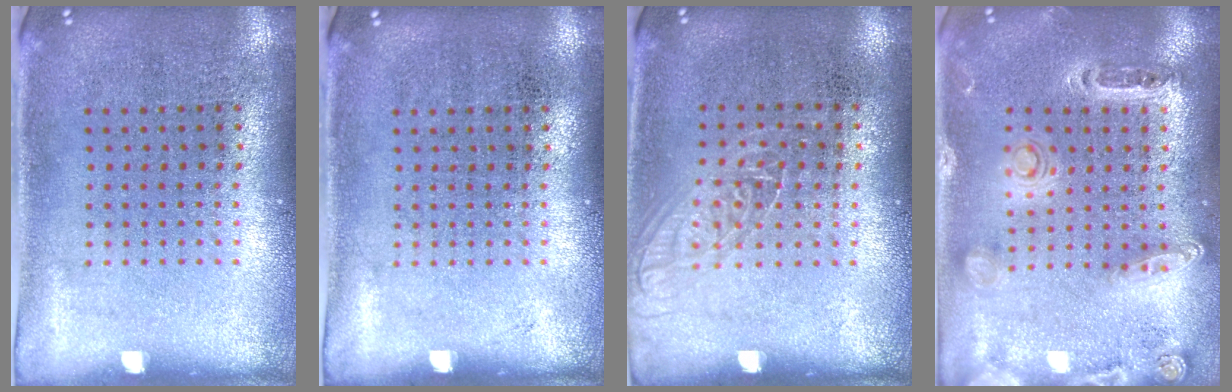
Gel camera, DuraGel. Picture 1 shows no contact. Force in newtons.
{"total": 0.0}
{"total": 1.1, "press": 1.0, "slide": 0.5}
{"total": 1.5, "press": 1.4, "slide": 0.2}